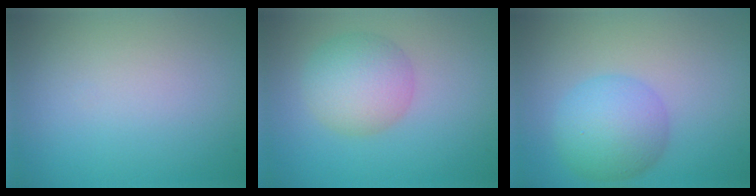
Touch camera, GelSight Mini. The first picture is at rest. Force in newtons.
{"total": 4.7, "press": 4.7, "slide": 0.2}
{"total": 5.1, "press": 5.1, "slide": 0.1}